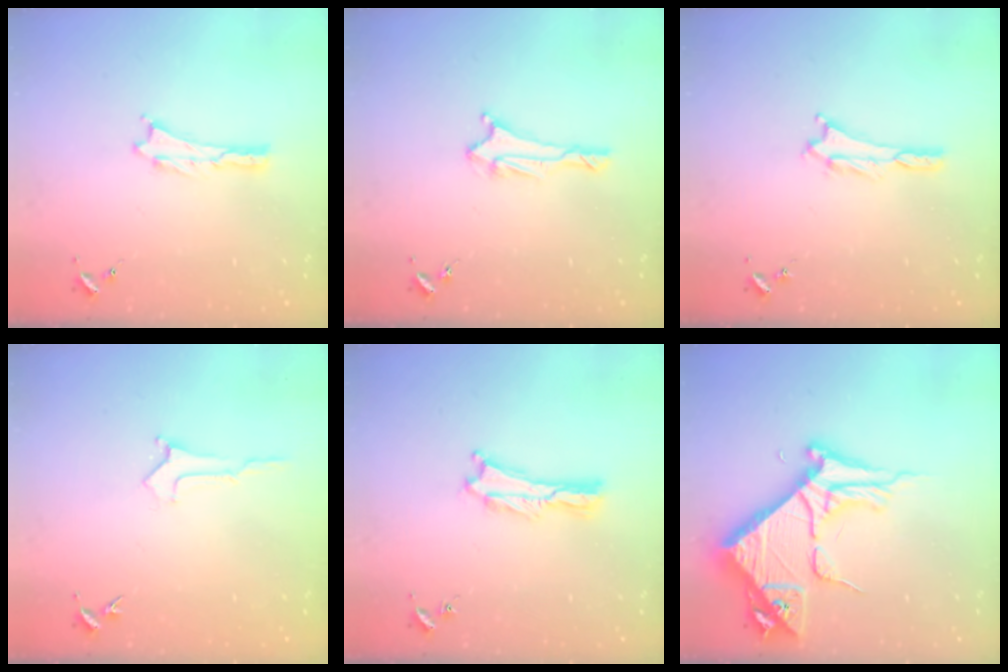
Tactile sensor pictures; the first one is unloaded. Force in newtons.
{"total": 1.7, "press": 1.6, "slide": 0.6}
{"total": 0.7, "press": 0.7, "slide": 0.2}
{"total": 0.0}
{"total": 0.6, "press": 0.5, "slide": 0.2}
{"total": 9.5, "press": 9.5, "slide": 1.1}